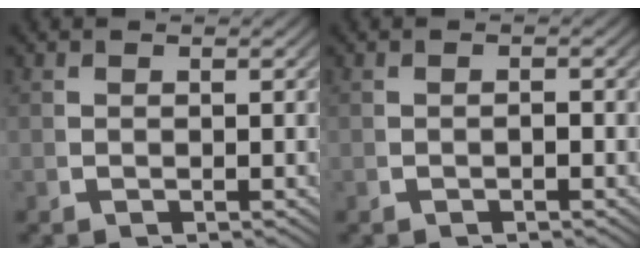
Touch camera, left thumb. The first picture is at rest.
{"total": 0.5, "force": [-0.5, 0.1, 0.2], "torque": [-0.002, 0.001, -0.010]}